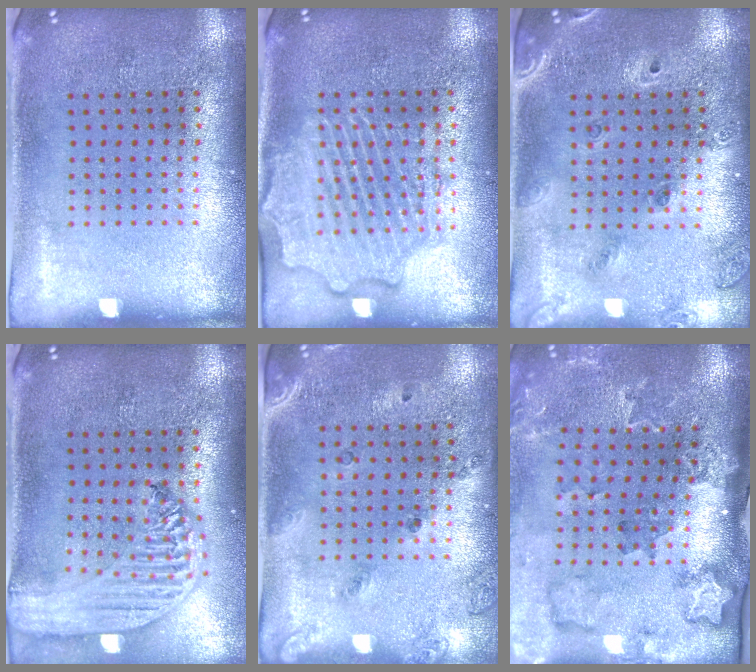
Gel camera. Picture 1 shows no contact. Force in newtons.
{"total": 2.5, "press": 2.4, "slide": 0.3}
{"total": 1.6, "press": 1.4, "slide": 0.9}
{"total": 2.9, "press": 2.4, "slide": 1.7}
{"total": 1.6, "press": 1.1, "slide": 1.1}
{"total": 2.1, "press": 2.0, "slide": 0.7}